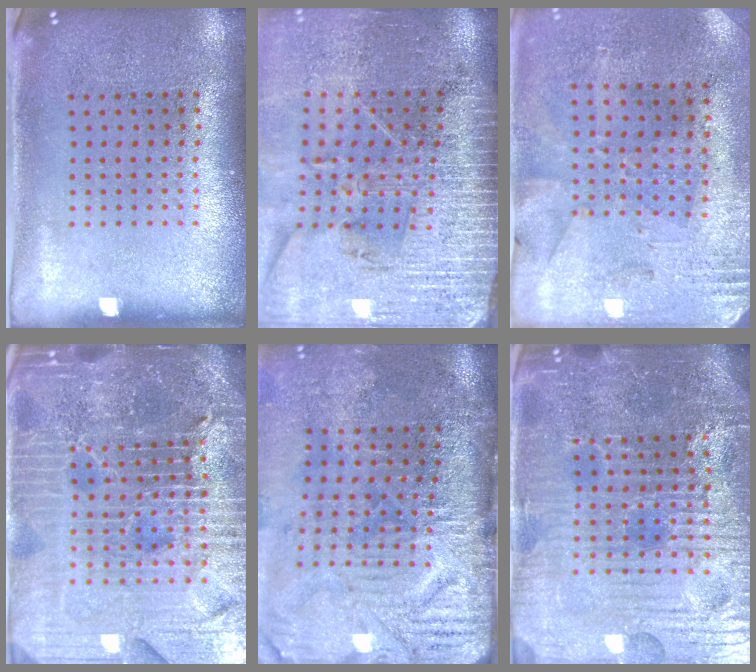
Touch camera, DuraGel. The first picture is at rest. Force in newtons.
{"total": 3.8, "press": 3.4, "slide": 1.8}
{"total": 2.7, "press": 2.3, "slide": 1.5}
{"total": 7.1, "press": 6.2, "slide": 3.5}
{"total": 4.8, "press": 3.9, "slide": 2.7}
{"total": 5.9, "press": 5.5, "slide": 2.1}